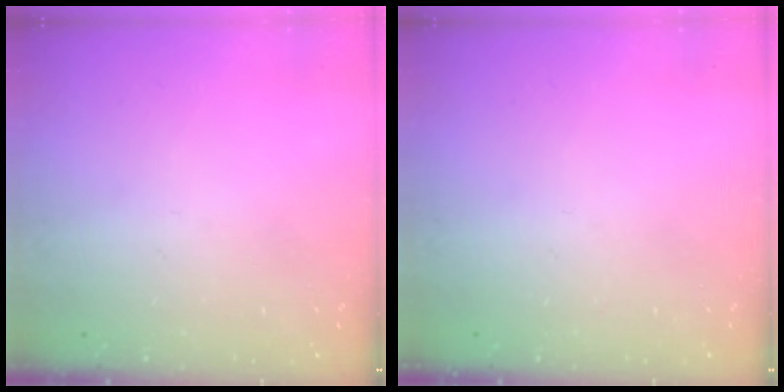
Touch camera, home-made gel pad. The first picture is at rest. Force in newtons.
{"total": 0.0}